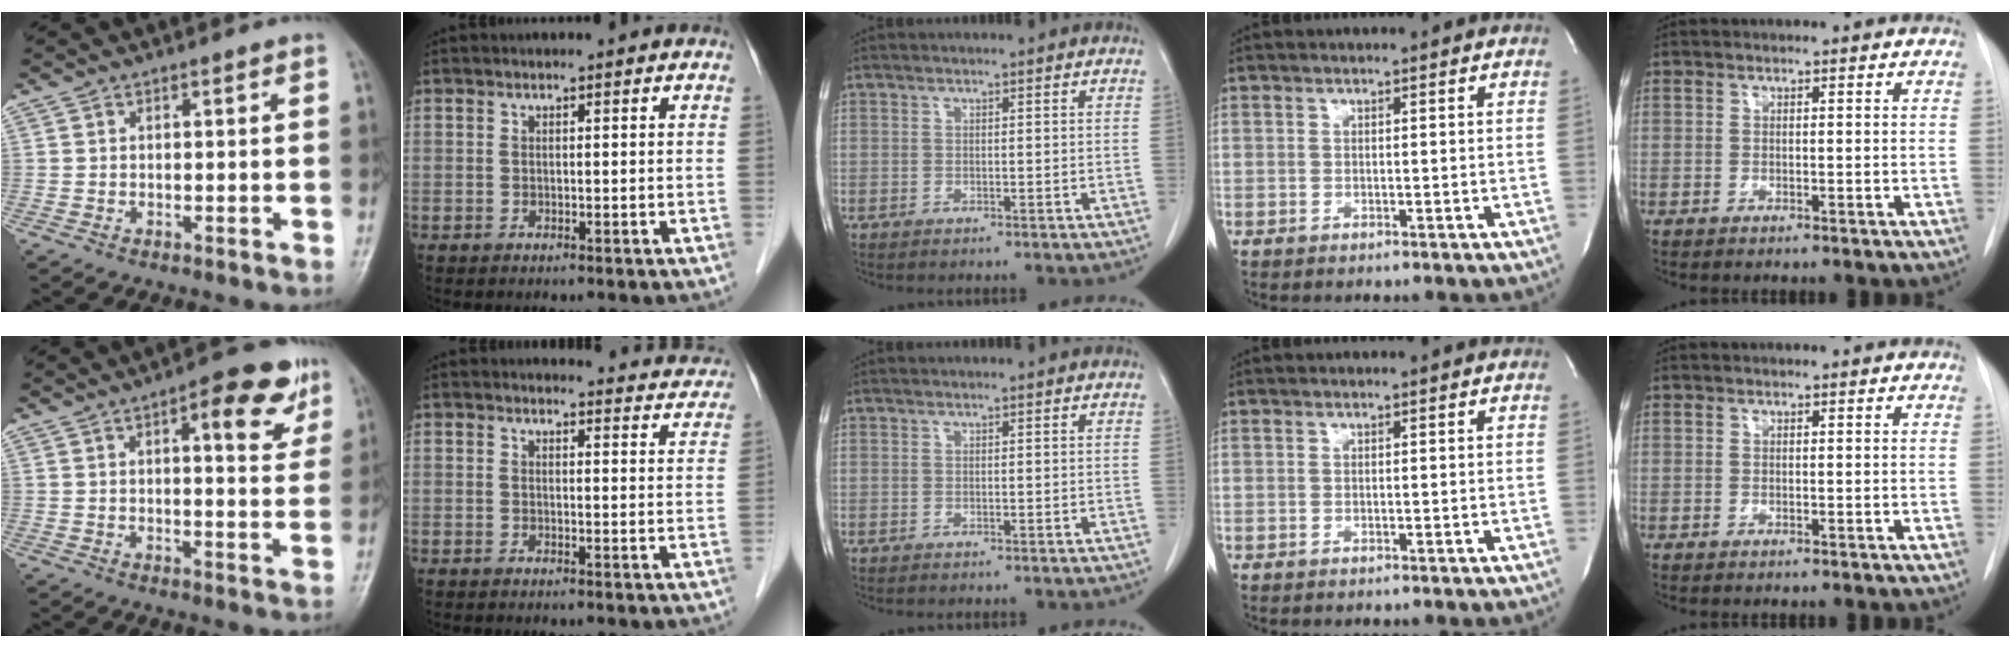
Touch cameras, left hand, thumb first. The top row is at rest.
{"thumb": {"total": 11.3, "force": [5.3, 4.0, 9.1], "torque": [-0.086, -0.014, 0.061]}, "index": {"total": 9.2, "force": [9.1, 1.5, 0.3], "torque": [0.028, -0.030, 0.072]}}